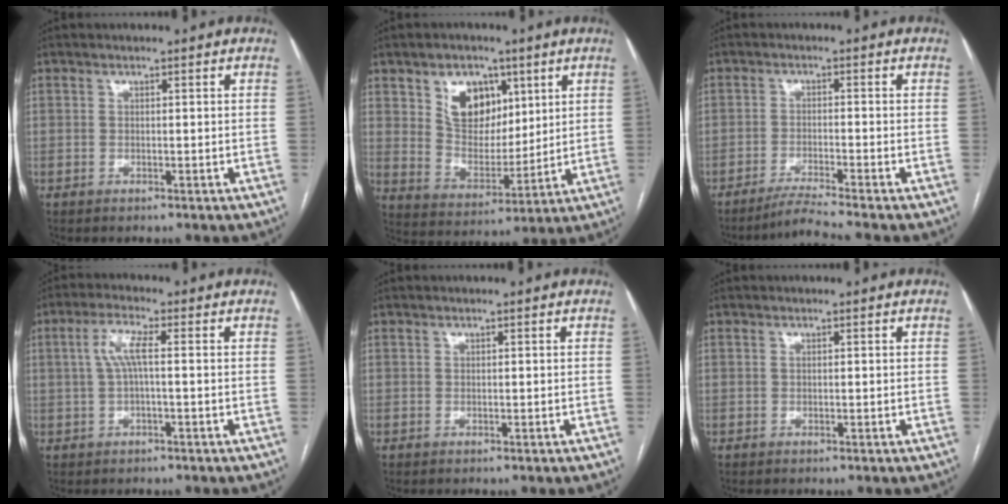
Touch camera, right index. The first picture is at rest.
{"total": 10.3, "force": [5.0, 6.8, 5.9], "torque": [-0.106, 0.011, 0.099]}
{"total": 4.6, "force": [-3.9, -2.1, 1.3], "torque": [-0.031, -0.023, -0.077]}
{"total": 4.4, "force": [0.5, 0.6, 4.3], "torque": [-0.090, 0.014, 0.011]}
{"total": 0.0}
{"total": 0.0}